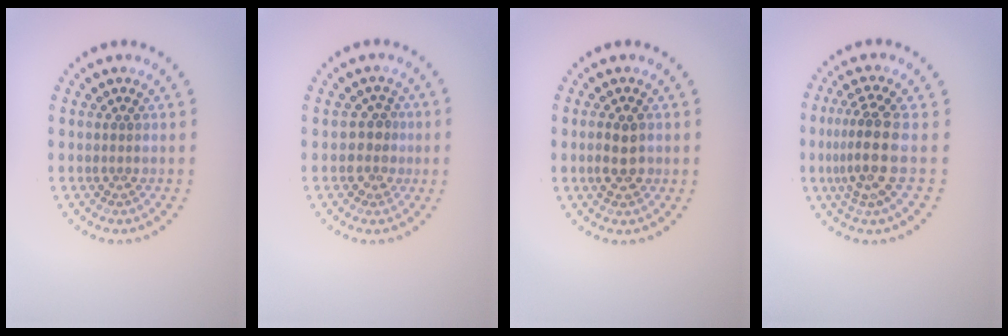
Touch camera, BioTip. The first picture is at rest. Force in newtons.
{"total": 1.8, "press": 1.6, "slide": 1.0}
{"total": 2.5, "press": 2.5, "slide": 0.4}
{"total": 3.8, "press": 2.9, "slide": 2.4}